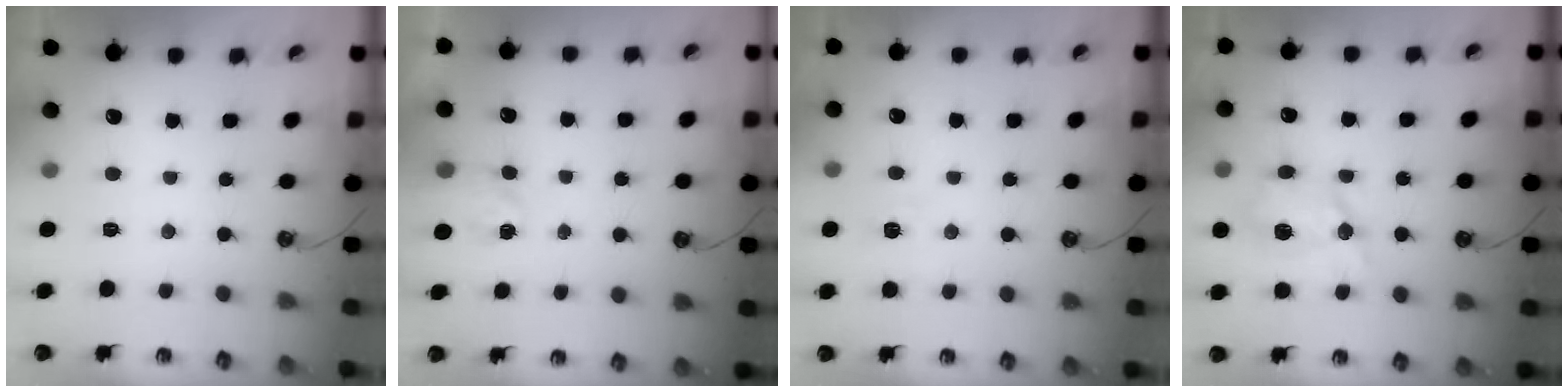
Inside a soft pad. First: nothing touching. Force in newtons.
{"total": 3.0, "press": 2.9, "slide": 0.3}
{"total": 3.6, "press": 3.6, "slide": 0.4}
{"total": 10.9, "press": 10.9, "slide": 0.3}